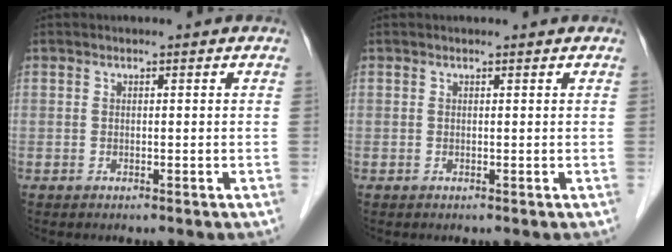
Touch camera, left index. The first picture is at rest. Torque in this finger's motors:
{"motor_torque": [0.17, 0.04, -0.10, -0.01]}